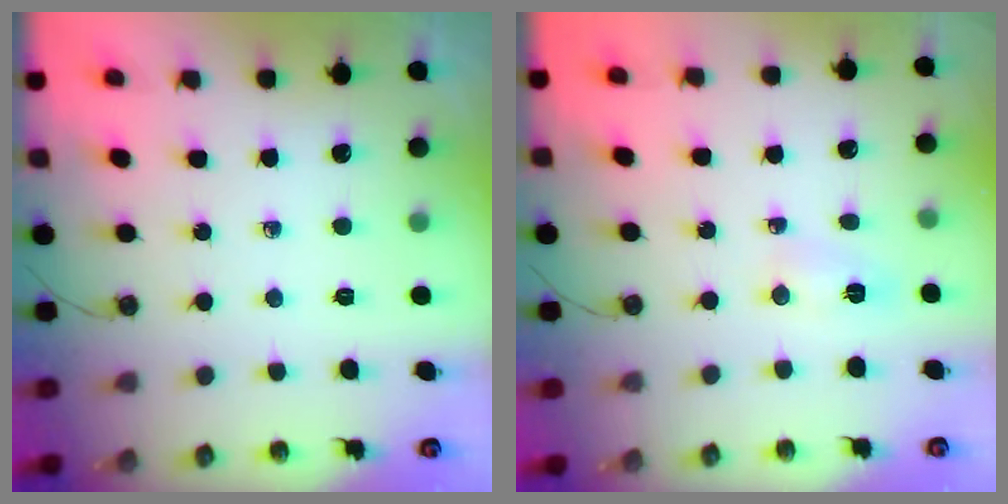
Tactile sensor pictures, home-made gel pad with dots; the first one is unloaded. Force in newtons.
{"total": 13.3, "press": 3.3, "slide": 12.8}